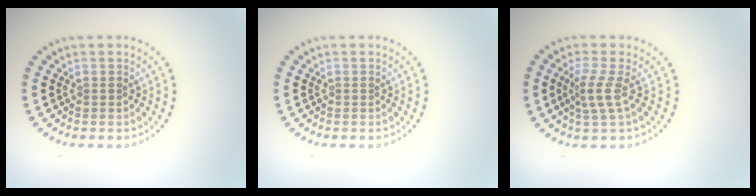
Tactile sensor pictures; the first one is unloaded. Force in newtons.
{"total": 0.0}
{"total": 2.2, "press": 1.5, "slide": 1.6}